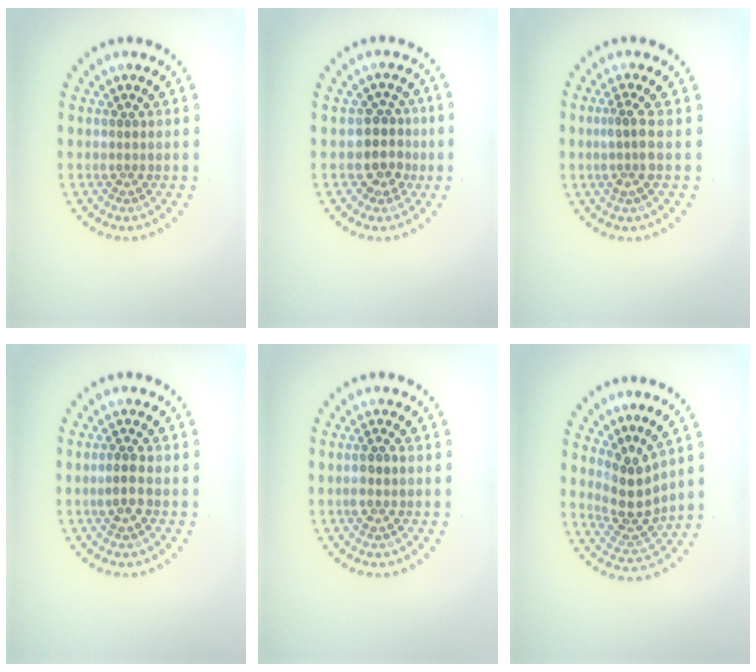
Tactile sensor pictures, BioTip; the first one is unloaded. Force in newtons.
{"total": 2.7, "press": 2.3, "slide": 1.4}
{"total": 2.1, "press": 1.5, "slide": 1.4}
{"total": 1.8, "press": 1.7, "slide": 0.6}
{"total": 1.2, "press": 1.1, "slide": 0.4}
{"total": 3.4, "press": 2.8, "slide": 2.0}